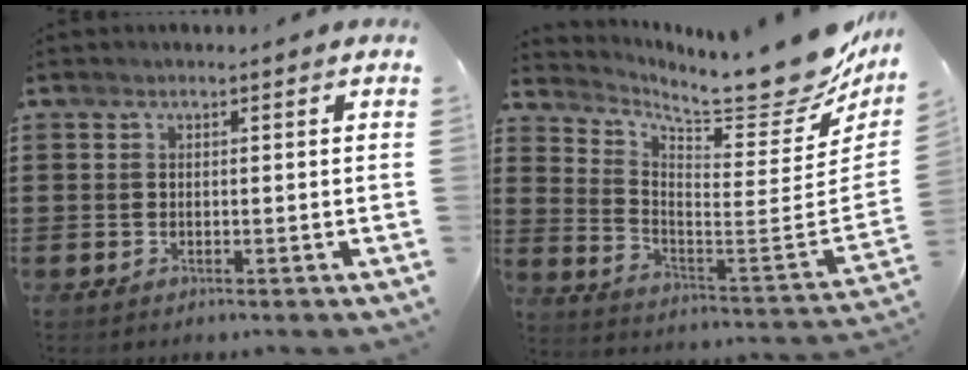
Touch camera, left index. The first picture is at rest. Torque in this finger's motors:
{"motor_torque": [2.14, 0.00, 0.00, -0.03]}